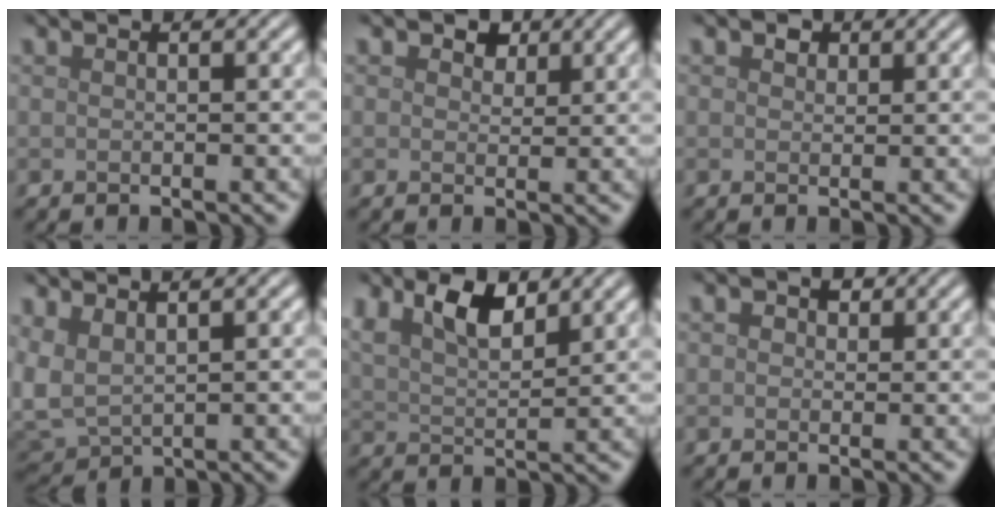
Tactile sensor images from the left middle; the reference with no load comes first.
{"total": 2.1, "force": [1.2, 1.4, 1.0], "torque": [-0.014, -0.004, 0.012]}
{"total": 1.1, "force": [0.5, 0.8, 0.4], "torque": [-0.005, 0.000, 0.006]}
{"total": 3.4, "force": [1.3, 1.7, 2.6], "torque": [-0.076, 0.000, 0.029]}
{"total": 5.2, "force": [3.3, 2.2, 3.4], "torque": [-0.068, 0.005, 0.059]}
{"total": 1.5, "force": [0.4, 1.3, 0.7], "torque": [-0.005, 0.001, -0.006]}